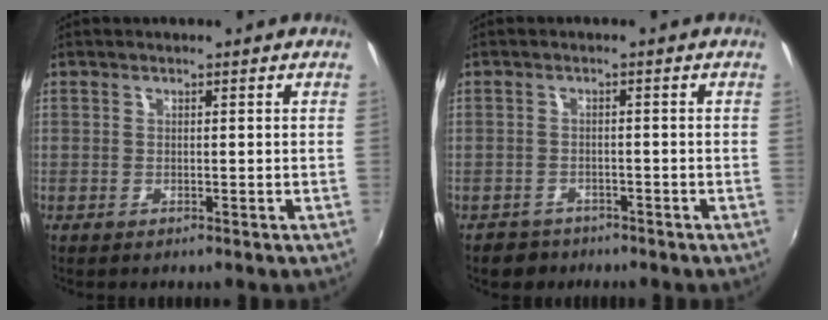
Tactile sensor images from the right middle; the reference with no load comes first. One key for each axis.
{"total": 3.3, "fx": -2.5, "fy": 2.2, "fz": 0.3, "tx": -0.020, "ty": -0.001, "tz": -0.041}